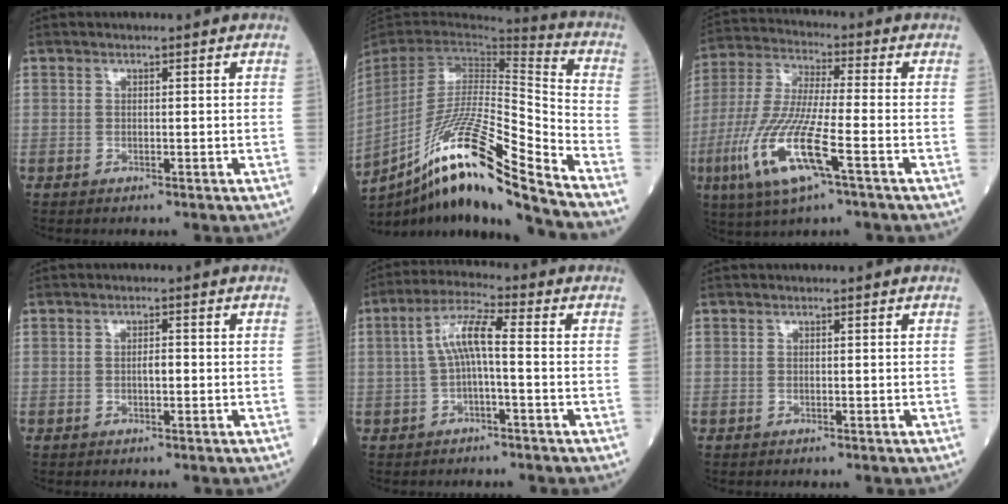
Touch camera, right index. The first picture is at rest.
{"total": 22.8, "force": [-16.3, -0.1, 15.9], "torque": [-0.305, -0.031, -0.300]}
{"total": 14.1, "force": [-5.6, 1.6, 12.9], "torque": [-0.282, -0.020, -0.106]}
{"total": 1.4, "force": [-0.3, 0.4, 1.3], "torque": [-0.023, 0.001, -0.005]}
{"total": 6.3, "force": [-0.2, 0.8, 6.2], "torque": [-0.121, 0.026, -0.005]}
{"total": 0.0}